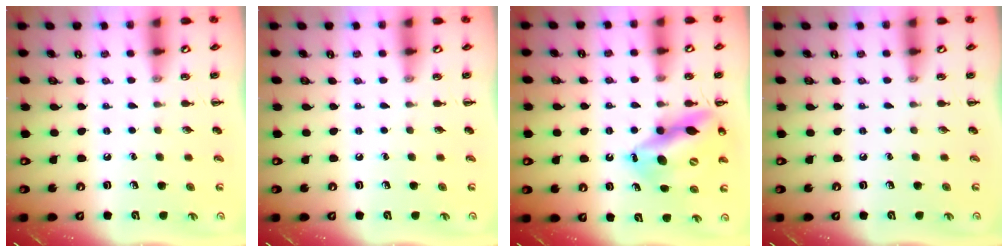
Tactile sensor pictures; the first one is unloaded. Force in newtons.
{"total": 0.0}
{"total": 15.2, "press": 14.6, "slide": 4.3}
{"total": 0.0}